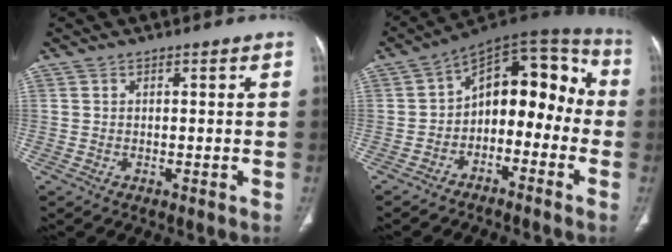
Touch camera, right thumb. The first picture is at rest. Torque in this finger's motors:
{"motor_torque": [0.10, 0.35, 0.25, -0.07, 0.30]}